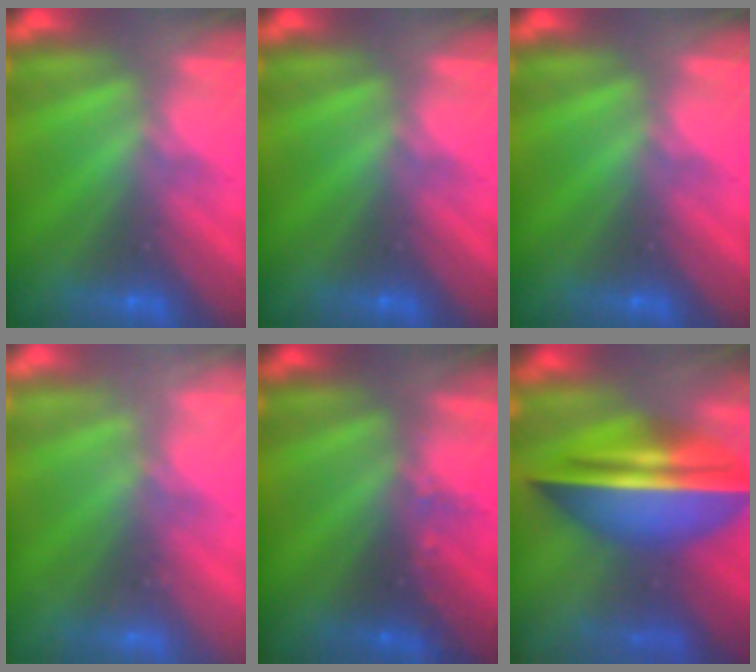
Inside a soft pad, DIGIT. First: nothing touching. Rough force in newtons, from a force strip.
{"total": 0.0}
{"total": 0.0}
{"total": 2.1}
{"total": 2.4}
{"total": 7.3}